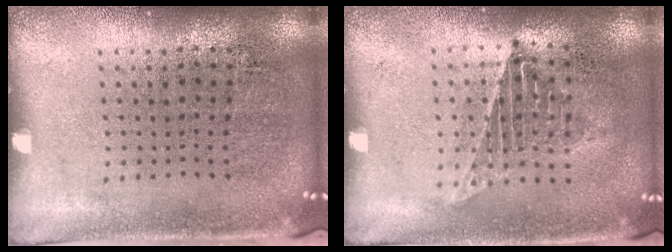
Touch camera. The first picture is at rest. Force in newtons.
{"total": 1.0, "press": 1.0, "slide": 0.2}